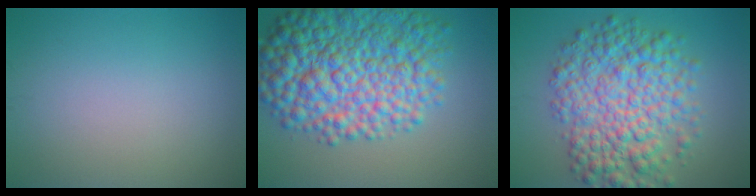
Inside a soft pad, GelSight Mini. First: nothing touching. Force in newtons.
{"total": 11.1, "press": 11.1, "slide": 0.3}
{"total": 9.1, "press": 9.1, "slide": 0.1}